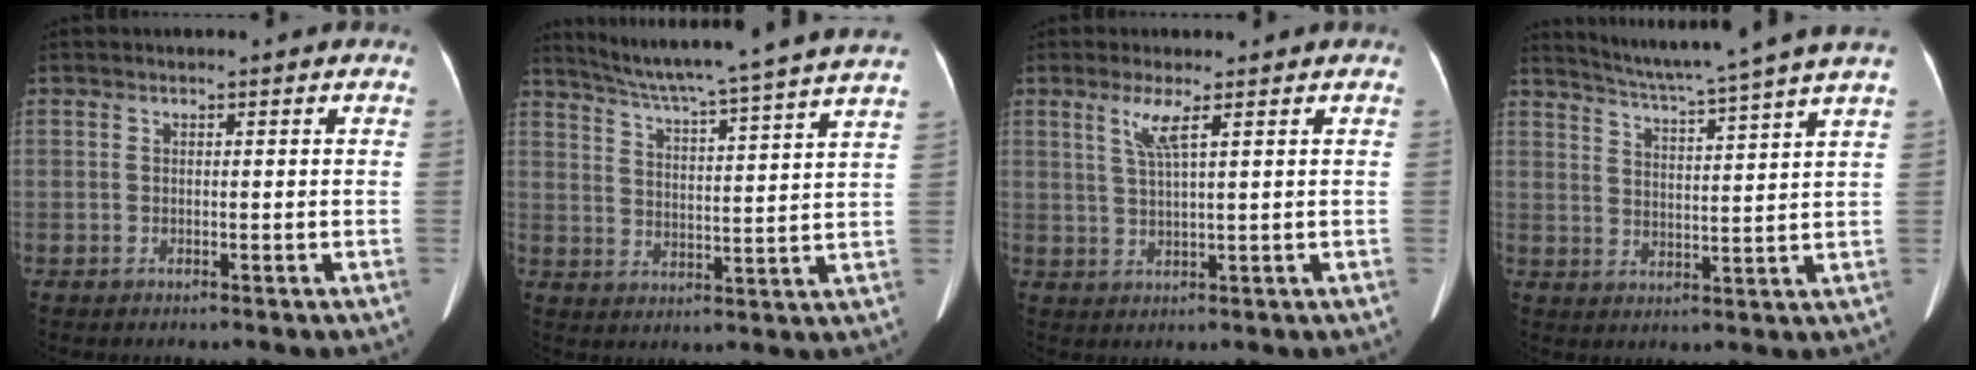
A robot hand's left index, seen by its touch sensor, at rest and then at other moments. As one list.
[{"total": 22.4, "force": [19.8, -1.7, 10.4], "torque": [-0.172, -0.032, 0.262]}, {"total": 3.5, "force": [1.7, -0.2, 3.1], "torque": [-0.070, -0.002, 0.038]}, {"total": 14.1, "force": [12.2, -2.3, 6.6], "torque": [-0.115, -0.017, 0.168]}]